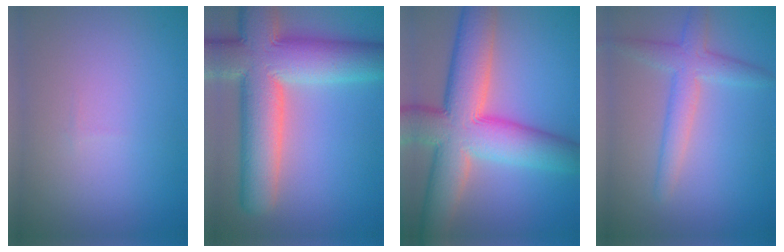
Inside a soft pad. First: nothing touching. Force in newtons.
{"total": 13.3, "press": 13.2, "slide": 1.0}
{"total": 12.4, "press": 12.3, "slide": 1.1}
{"total": 2.8, "press": 2.8, "slide": 0.2}